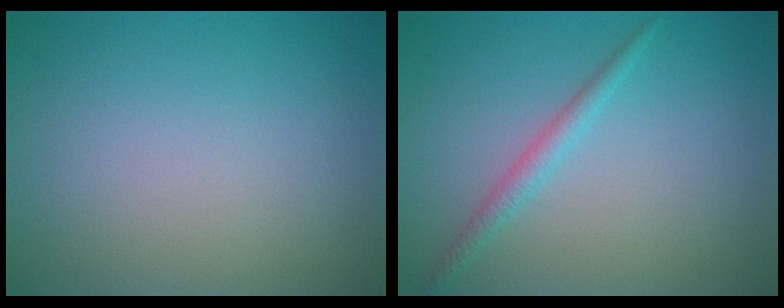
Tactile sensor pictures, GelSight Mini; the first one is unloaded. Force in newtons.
{"total": 1.6, "press": 1.6, "slide": 0.1}